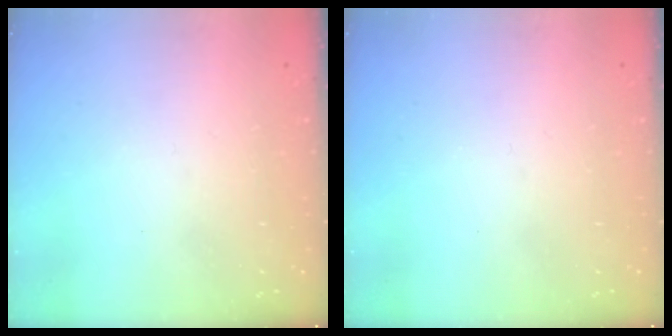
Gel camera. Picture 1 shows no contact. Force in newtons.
{"total": 0.0}